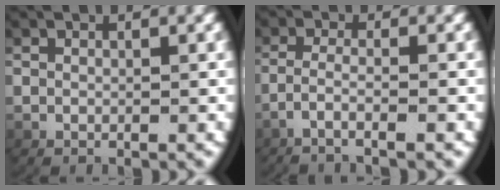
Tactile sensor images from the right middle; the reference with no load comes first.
{"total": 2.7, "force": [-1.8, -0.1, 2.0], "torque": [-0.056, -0.012, -0.025]}